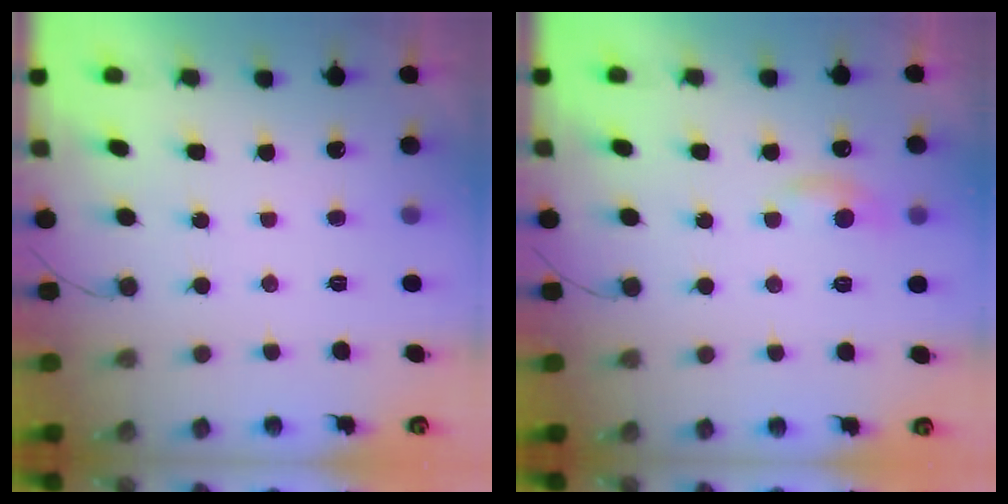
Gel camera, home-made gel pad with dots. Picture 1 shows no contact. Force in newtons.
{"total": 5.4, "press": 5.4, "slide": 0.6}